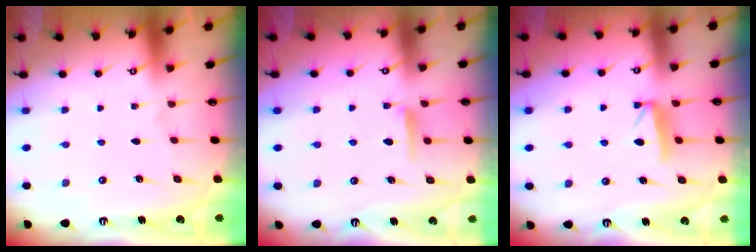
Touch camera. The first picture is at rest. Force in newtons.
{"total": 5.6, "press": 5.6, "slide": 0.7}
{"total": 7.7, "press": 7.7, "slide": 0.7}